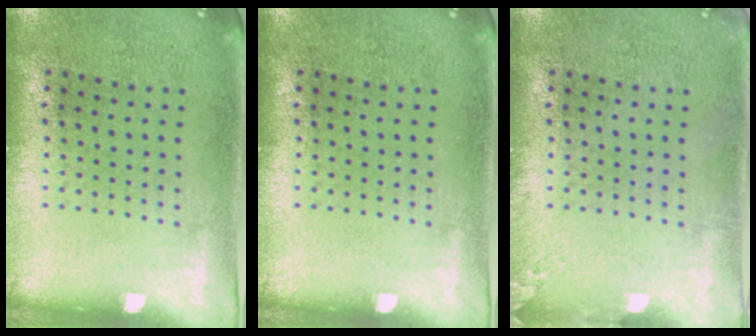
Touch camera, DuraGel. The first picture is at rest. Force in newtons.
{"total": 0.0}
{"total": 1.0, "press": 1.0, "slide": 0.1}